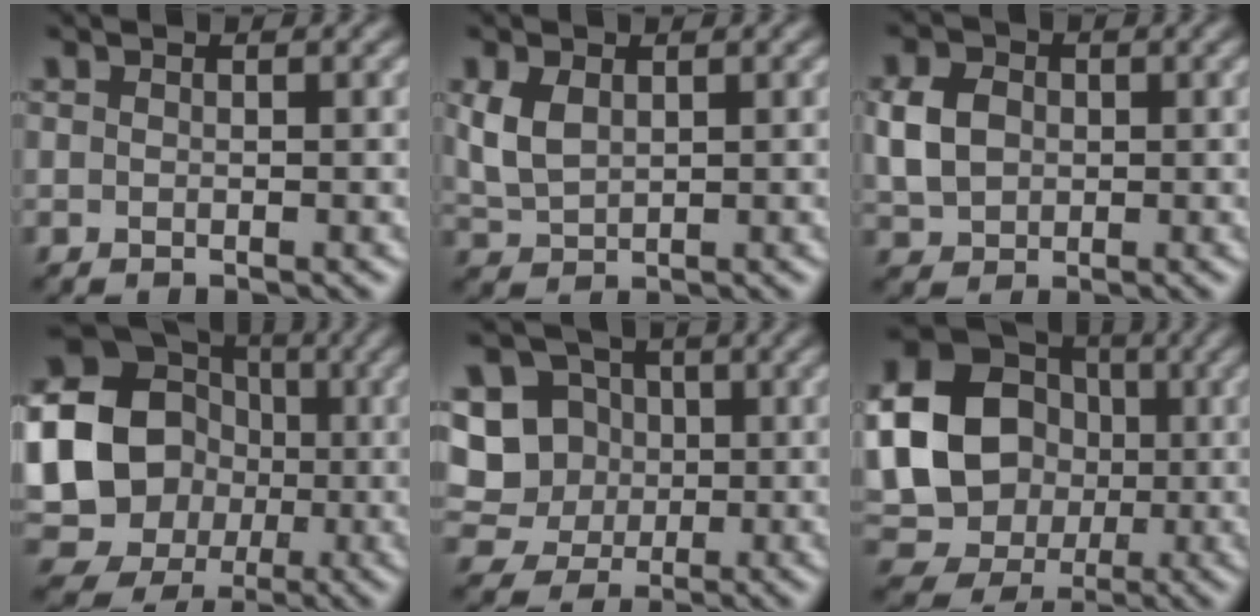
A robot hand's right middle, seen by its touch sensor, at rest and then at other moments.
{"total": 2.9, "force": [0.9, 1.8, 2.0], "torque": [-0.053, 0.002, 0.025]}
{"total": 3.9, "force": [0.3, 3.2, 2.3], "torque": [-0.059, 0.004, 0.001]}
{"total": 23.0, "force": [-0.8, 21.8, 7.3], "torque": [-0.200, 0.011, -0.063]}
{"total": 10.2, "force": [2.0, 9.4, 3.5], "torque": [-0.106, 0.037, 0.030]}
{"total": 20.3, "force": [1.0, 18.4, 8.4], "torque": [-0.220, 0.022, -0.028]}